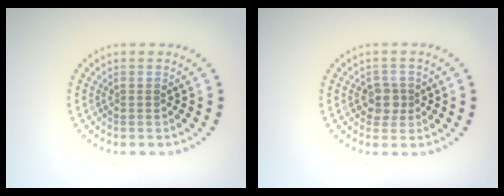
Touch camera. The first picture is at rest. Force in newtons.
{"total": 2.0, "press": 1.8, "slide": 0.9}